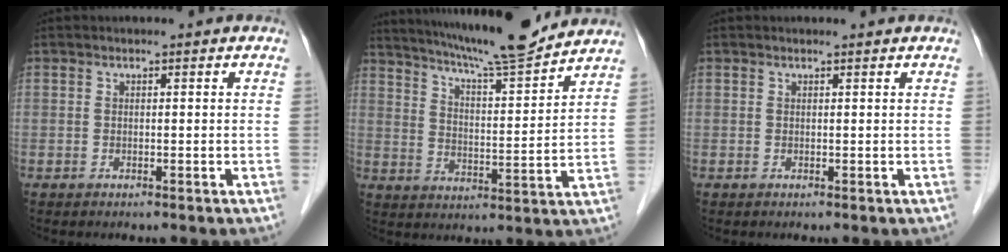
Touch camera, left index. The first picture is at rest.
{"total": 15.5, "force": [14.1, 0.1, 6.5], "torque": [-0.110, -0.003, 0.212]}
{"total": 0.9, "force": [0.9, 0.0, 0.2], "torque": [-0.011, 0.003, 0.011]}